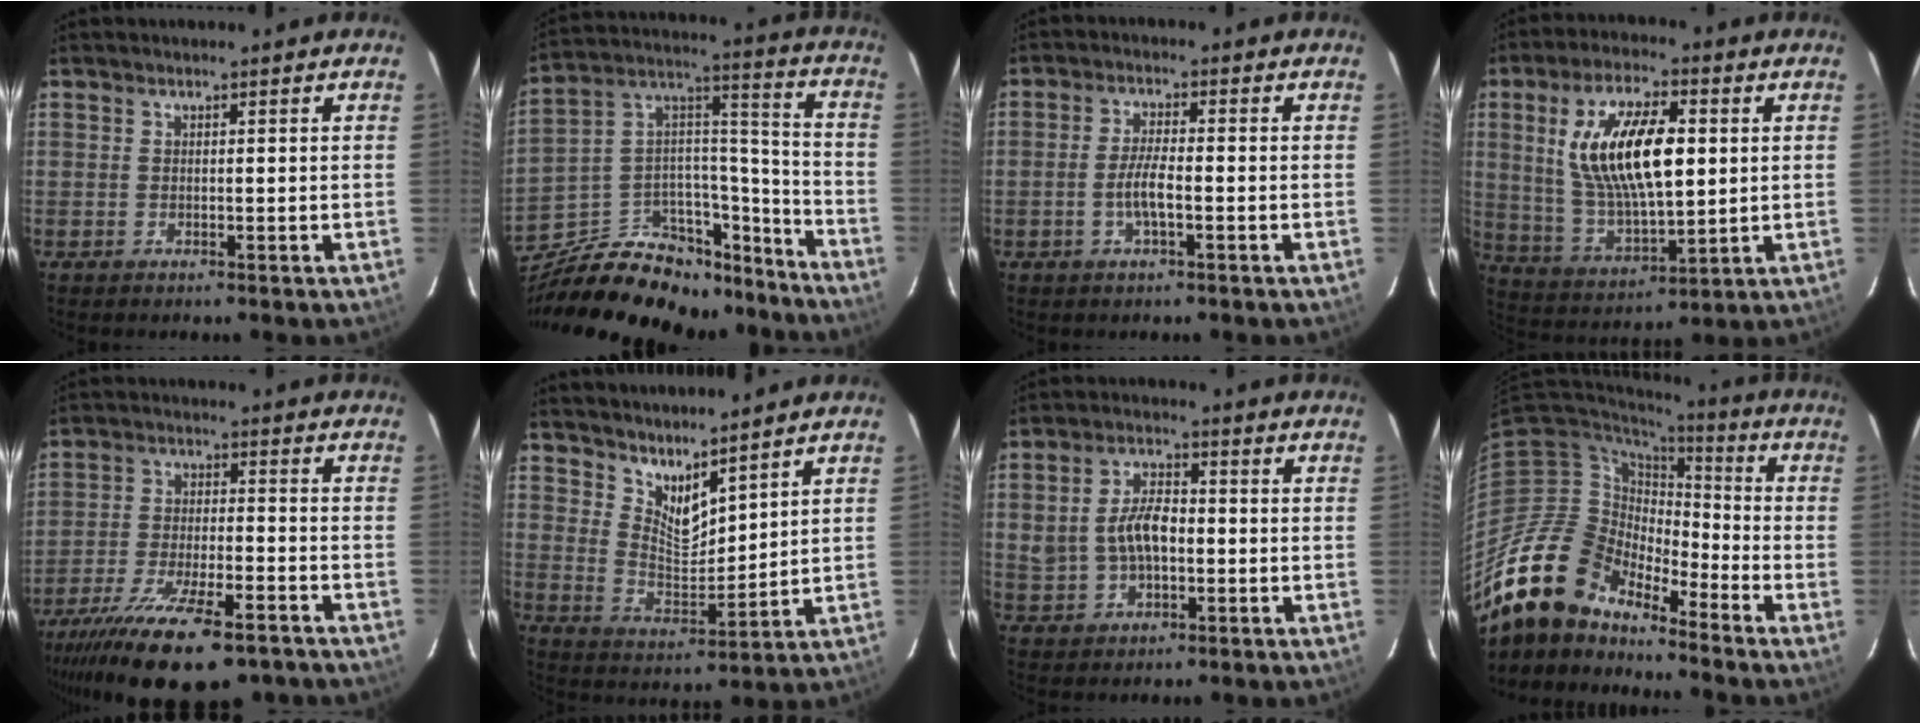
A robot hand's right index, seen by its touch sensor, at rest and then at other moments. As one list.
[{"total": 29.1, "force": [-21.7, 14.4, 13.0], "torque": [-0.252, 0.076, -0.309]}, {"total": 4.4, "force": [-1.5, 0.8, 4.1], "torque": [-0.084, -0.001, -0.029]}, {"total": 17.6, "force": [3.5, 7.2, 15.7], "torque": [-0.302, 0.005, 0.077]}, {"total": 22.3, "force": [-16.4, 6.7, 13.5], "torque": [-0.266, -0.053, -0.260]}, {"total": 7.7, "force": [6.4, 2.3, 3.5], "torque": [-0.058, -0.010, 0.124]}, {"total": 7.9, "force": [-0.5, 4.7, 6.4], "torque": [-0.130, 0.012, -0.001]}, {"total": 15.3, "force": [-13.3, 6.6, 4.0], "torque": [-0.080, 0.016, -0.251]}]